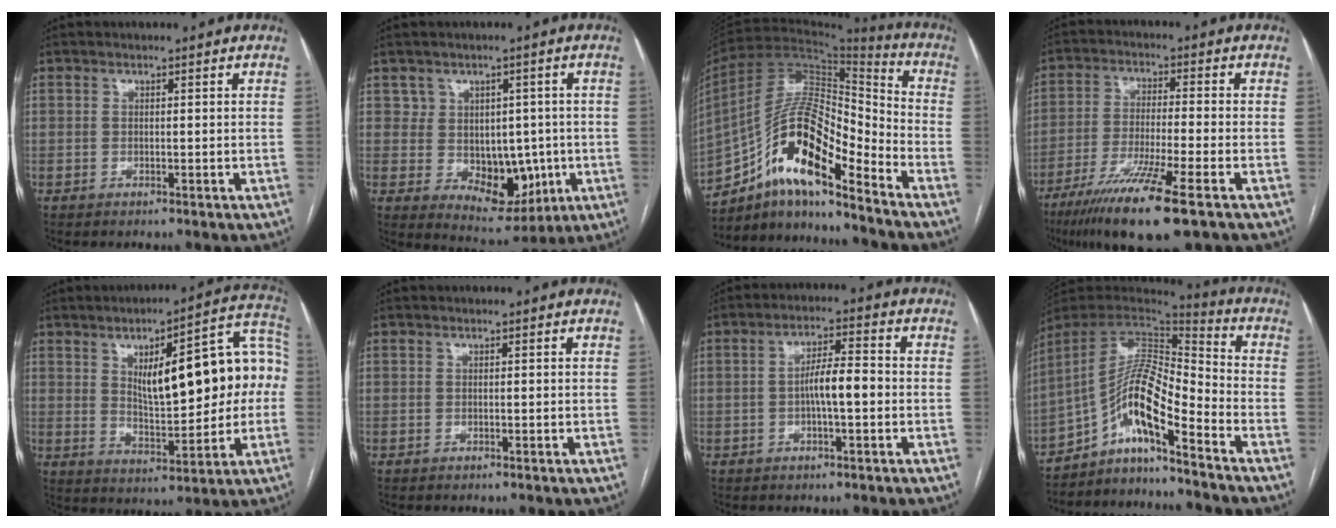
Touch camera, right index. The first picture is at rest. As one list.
[{"total": 7.8, "force": [-0.2, 6.6, 4.2], "torque": [-0.042, 0.017, 0.021]}, {"total": 16.9, "force": [-10.7, 4.0, 12.4], "torque": [-0.229, 0.030, -0.186]}, {"total": 13.2, "force": [-7.9, 0.2, 10.5], "torque": [-0.205, -0.035, -0.140]}, {"total": 19.0, "force": [2.5, 5.8, 17.9], "torque": [-0.249, 0.037, 0.044]}, {"total": 0.0}, {"total": 5.8, "force": [-0.8, 1.1, 5.7], "torque": [-0.102, 0.012, -0.017]}, {"total": 12.5, "force": [-7.8, 1.3, 9.6], "torque": [-0.170, 0.022, -0.138]}]